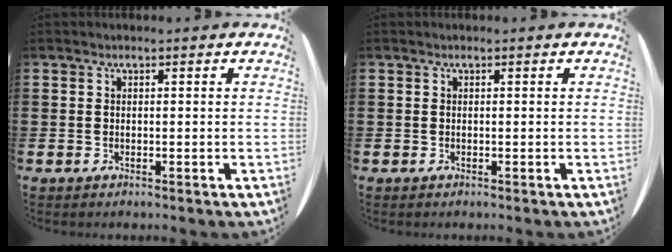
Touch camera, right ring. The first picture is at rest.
{"total": 0.0}